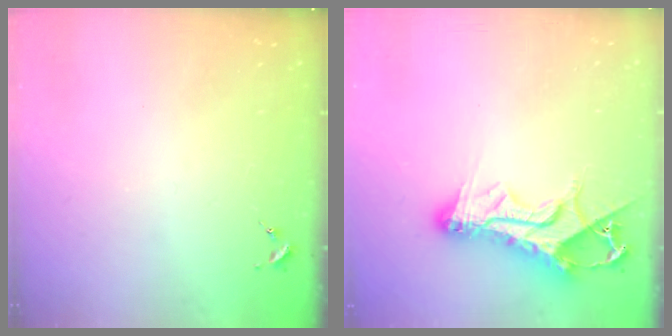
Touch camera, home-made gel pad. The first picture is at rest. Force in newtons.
{"total": 14.9, "press": 14.8, "slide": 1.5}